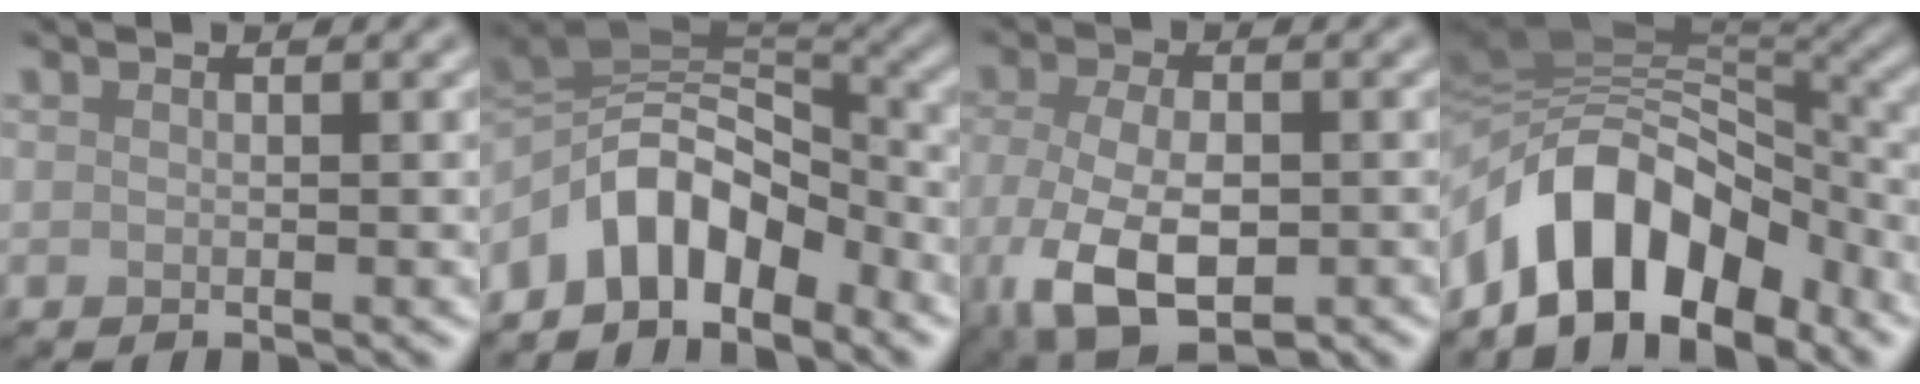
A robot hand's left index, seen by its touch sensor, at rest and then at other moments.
{"total": 7.9, "force": [-4.4, 4.2, 5.1], "torque": [-0.066, 0.015, -0.094]}
{"total": 9.4, "force": [-3.6, 5.0, 7.1], "torque": [-0.153, -0.026, -0.054]}
{"total": 10.9, "force": [-5.3, 5.9, 7.4], "torque": [-0.110, 0.022, -0.095]}